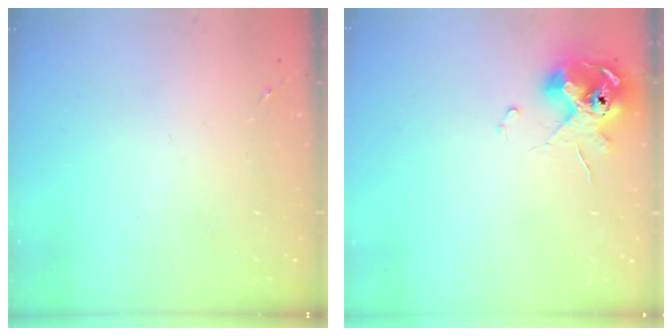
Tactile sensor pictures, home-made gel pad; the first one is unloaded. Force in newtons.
{"total": 10.4, "press": 10.3, "slide": 1.4}